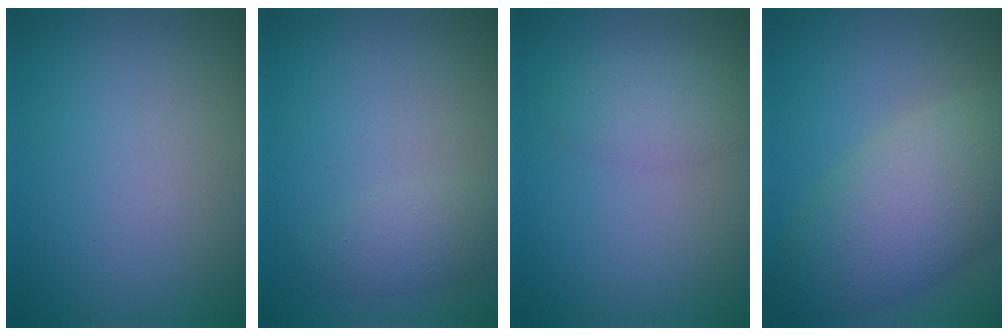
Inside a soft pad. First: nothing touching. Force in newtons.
{"total": 2.1, "press": 2.1, "slide": 0.2}
{"total": 2.2, "press": 2.2, "slide": 0.1}
{"total": 7.9, "press": 7.9, "slide": 0.6}